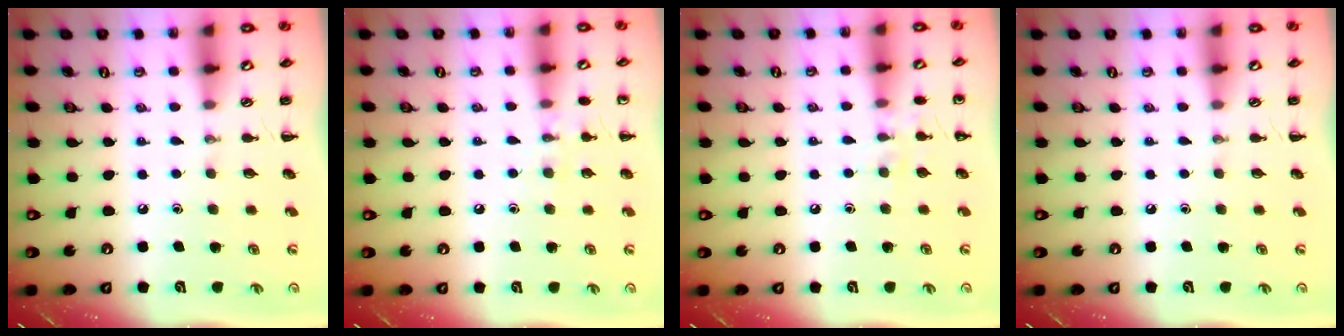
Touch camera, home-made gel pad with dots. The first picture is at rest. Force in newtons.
{"total": 6.5, "press": 6.2, "slide": 1.9}
{"total": 6.8, "press": 6.6, "slide": 1.9}
{"total": 0.0}